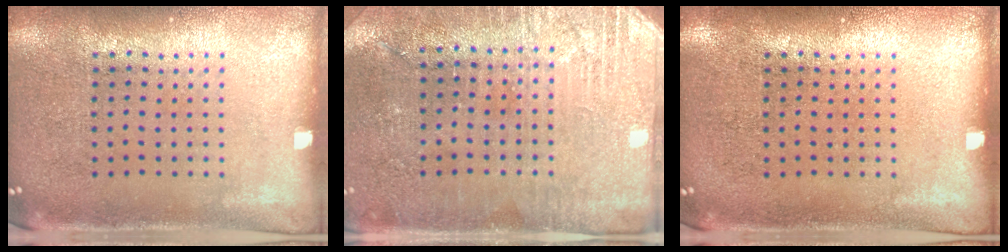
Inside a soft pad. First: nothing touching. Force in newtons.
{"total": 2.8, "press": 2.7, "slide": 0.6}
{"total": 0.0}